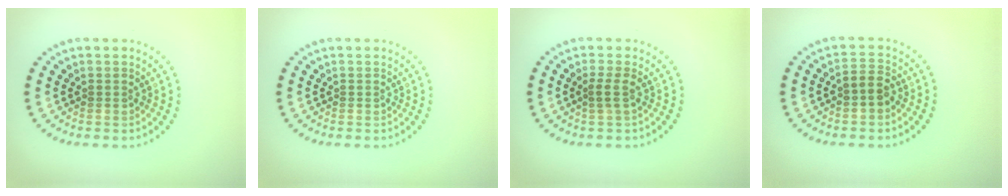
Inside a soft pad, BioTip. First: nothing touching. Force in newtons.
{"total": 0.0}
{"total": 1.1, "press": 0.7, "slide": 0.8}
{"total": 1.9, "press": 1.7, "slide": 0.9}